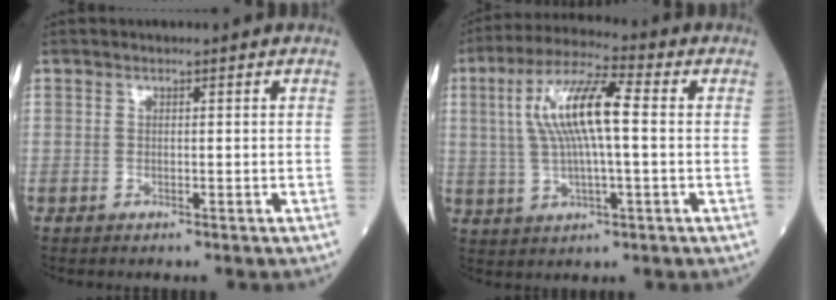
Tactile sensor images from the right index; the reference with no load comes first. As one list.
[{"total": 11.6, "force": [1.5, 1.9, 11.3], "torque": [-0.226, 0.020, 0.027]}]